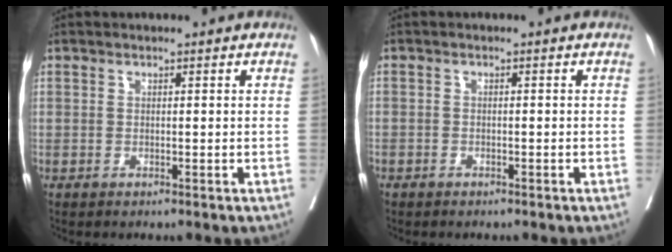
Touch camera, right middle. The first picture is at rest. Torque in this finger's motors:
{"motor_torque": [1.62, -0.52, 1.06, -0.10]}